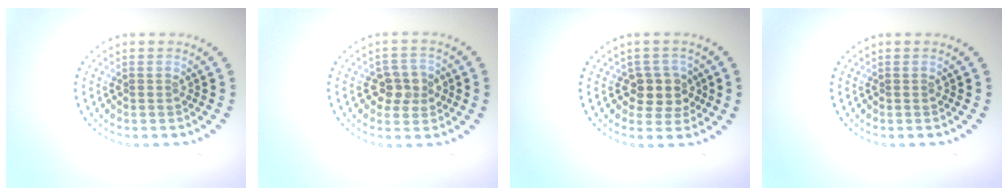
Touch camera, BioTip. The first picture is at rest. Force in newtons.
{"total": 2.7, "press": 2.6, "slide": 0.8}
{"total": 2.9, "press": 2.5, "slide": 1.4}
{"total": 0.0}